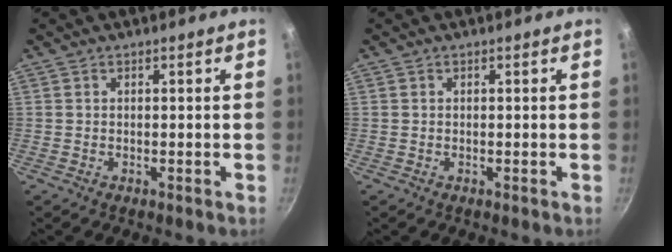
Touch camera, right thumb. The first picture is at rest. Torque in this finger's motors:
{"motor_torque": [-0.04, -0.05, 0.31, -0.13, 0.07]}